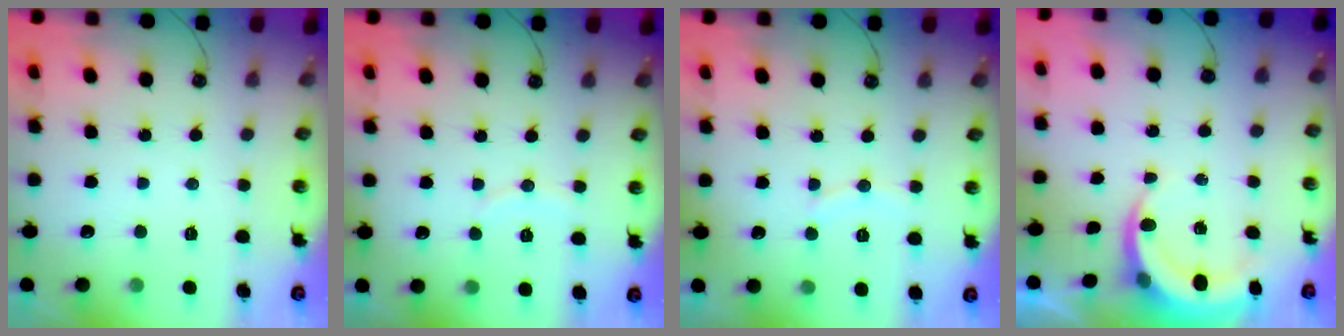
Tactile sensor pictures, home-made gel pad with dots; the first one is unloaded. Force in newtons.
{"total": 3.7, "press": 3.7, "slide": 0.2}
{"total": 4.5, "press": 4.5, "slide": 0.5}
{"total": 4.7, "press": 4.6, "slide": 0.3}